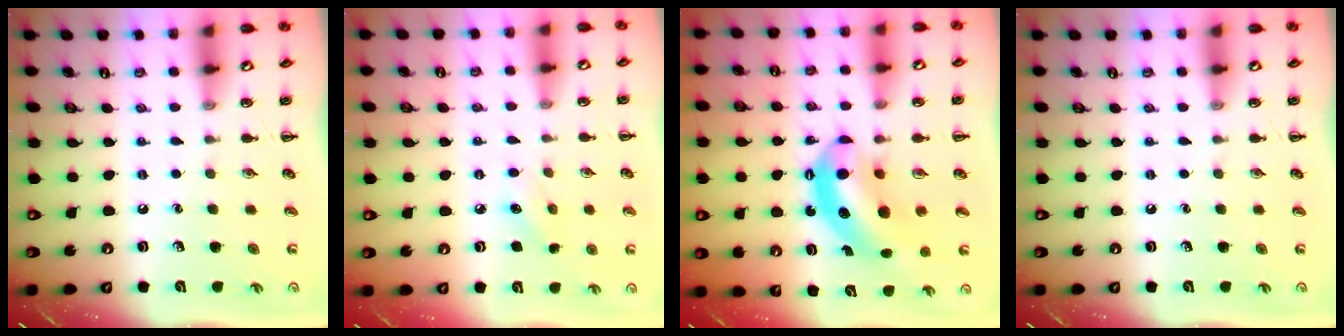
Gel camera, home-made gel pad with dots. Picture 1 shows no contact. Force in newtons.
{"total": 4.6, "press": 4.4, "slide": 1.1}
{"total": 10.2, "press": 9.9, "slide": 2.5}
{"total": 0.0}